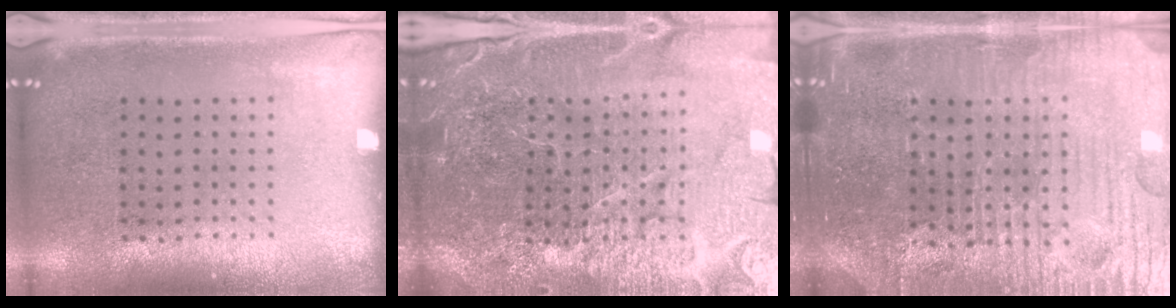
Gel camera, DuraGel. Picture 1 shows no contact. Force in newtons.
{"total": 6.0, "press": 5.3, "slide": 2.7}
{"total": 5.5, "press": 5.2, "slide": 1.8}